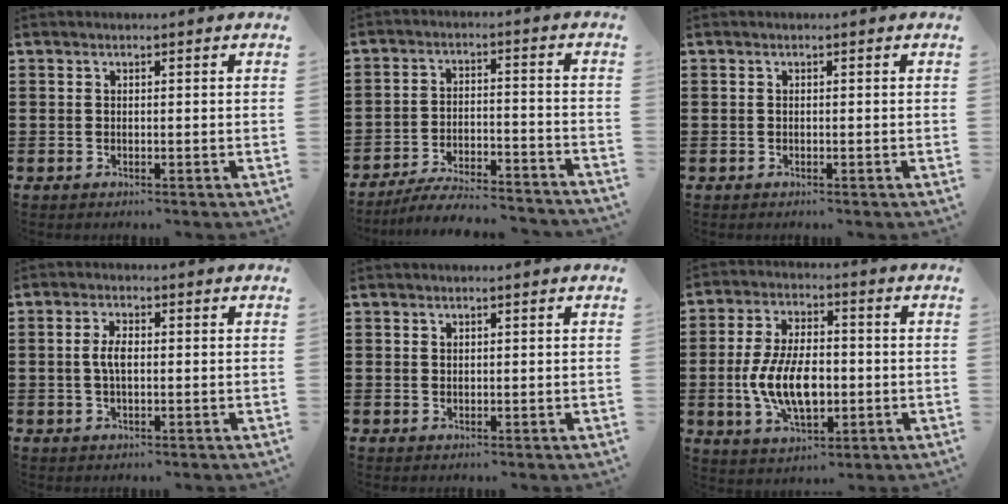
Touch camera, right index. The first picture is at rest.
{"total": 6.3, "force": [-6.0, 0.3, 2.0], "torque": [-0.037, 0.001, -0.115]}
{"total": 0.0}
{"total": 3.9, "force": [0.1, 1.6, 3.6], "torque": [-0.078, 0.000, -0.003]}
{"total": 0.8, "force": [0.6, 0.5, 0.1], "torque": [-0.003, 0.001, 0.012]}
{"total": 10.6, "force": [-1.8, 5.6, 8.8], "torque": [-0.184, -0.002, -0.037]}